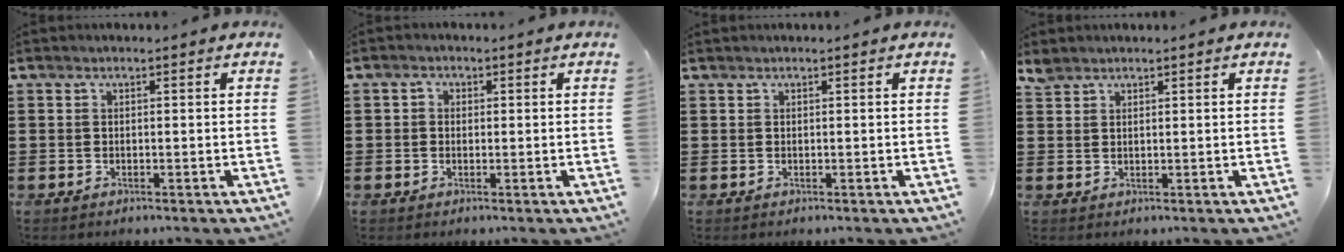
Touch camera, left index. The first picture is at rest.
{"total": 1.4, "force": [-0.1, 1.4, 0.3], "torque": [-0.011, 0.008, -0.004]}
{"total": 0.0}
{"total": 1.8, "force": [1.7, 0.6, 0.4], "torque": [-0.013, 0.001, 0.033]}